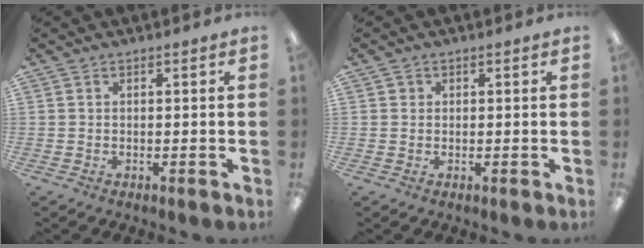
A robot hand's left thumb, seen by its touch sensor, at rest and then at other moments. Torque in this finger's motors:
{"motor_torque": [-0.06, 0.02, -0.06, -0.16, 0.00]}